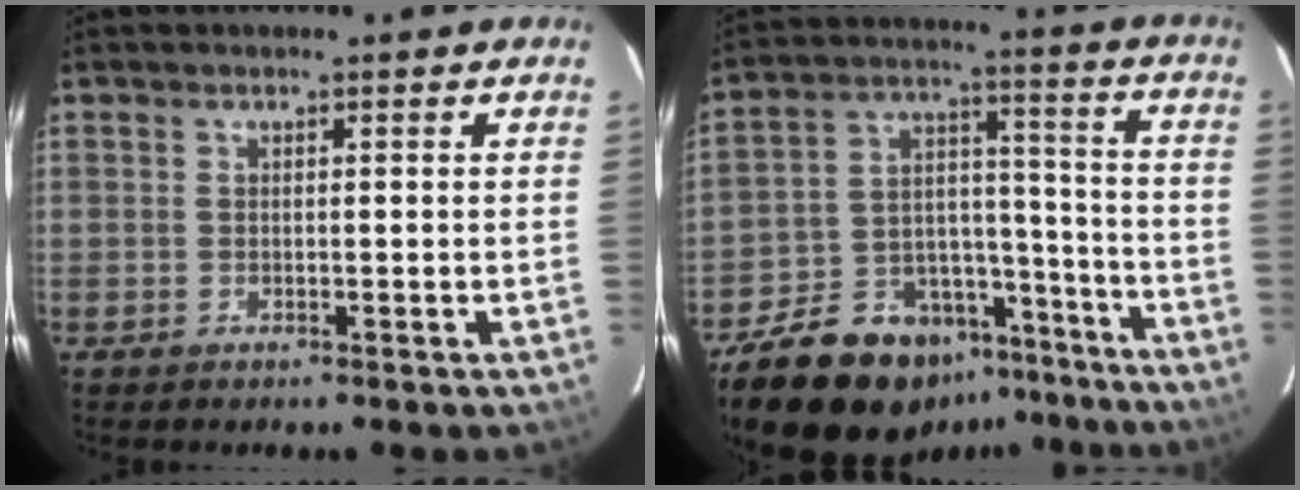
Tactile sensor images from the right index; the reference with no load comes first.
{"total": 21.9, "force": [-16.4, 11.1, 9.3], "torque": [-0.189, 0.048, -0.233]}